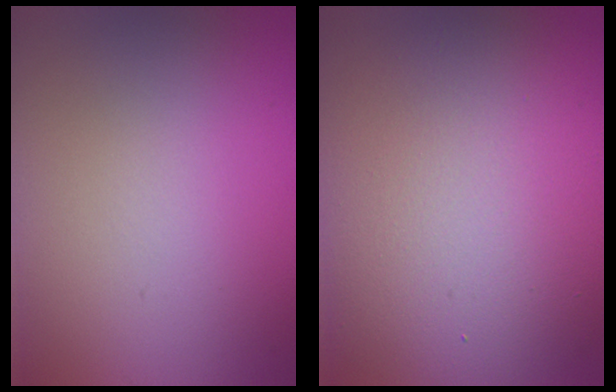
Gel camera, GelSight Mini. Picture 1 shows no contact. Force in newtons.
{"total": 12.9, "press": 12.9, "slide": 0.8}